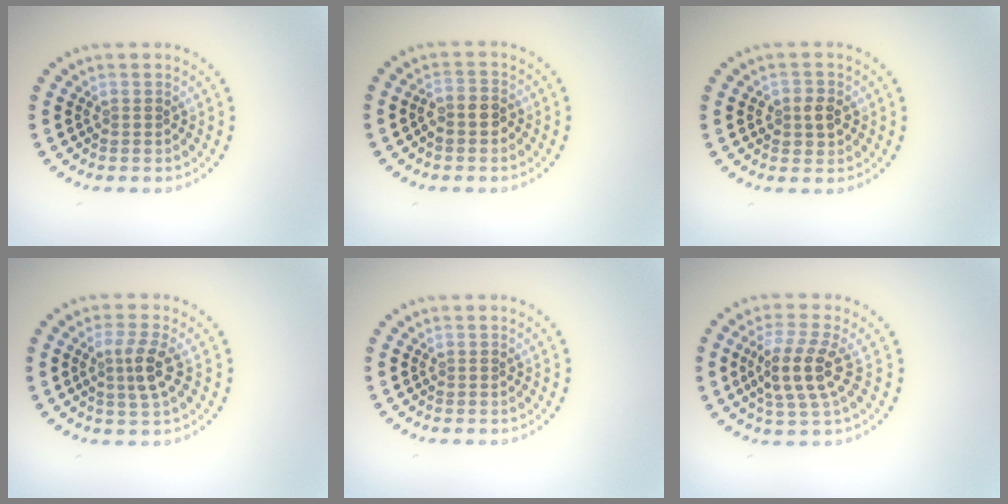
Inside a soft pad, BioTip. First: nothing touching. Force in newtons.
{"total": 2.0, "press": 1.8, "slide": 0.8}
{"total": 1.9, "press": 1.8, "slide": 0.5}
{"total": 2.7, "press": 2.5, "slide": 1.1}
{"total": 0.0}
{"total": 4.0, "press": 3.6, "slide": 1.8}